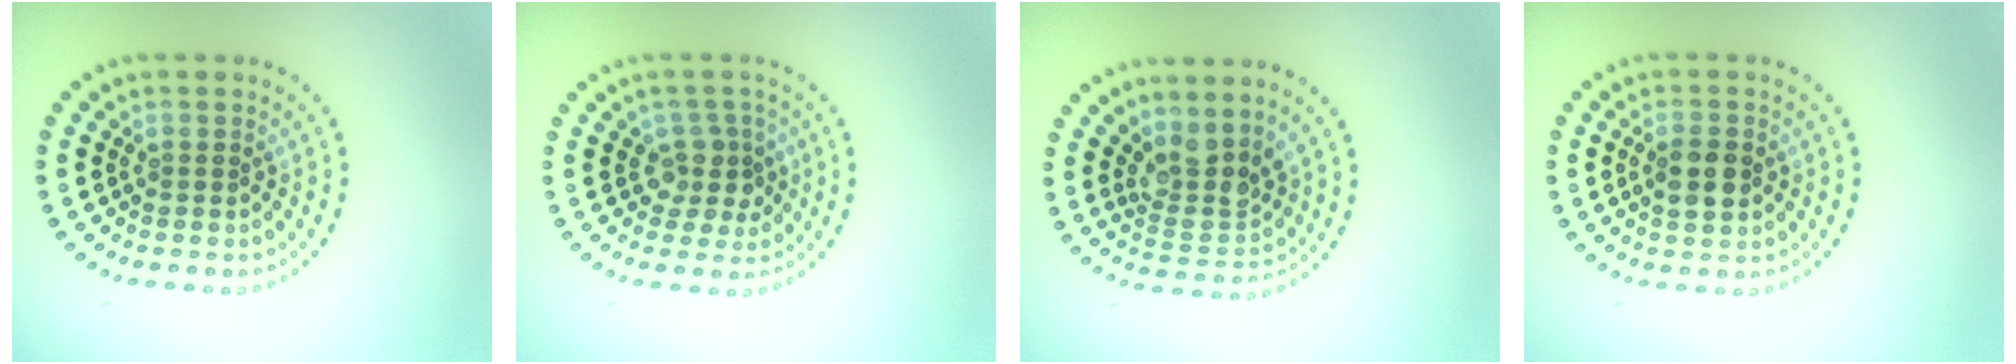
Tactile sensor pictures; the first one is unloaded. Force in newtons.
{"total": 2.8, "press": 2.2, "slide": 1.8}
{"total": 3.4, "press": 2.5, "slide": 2.3}
{"total": 2.6, "press": 2.6, "slide": 0.2}